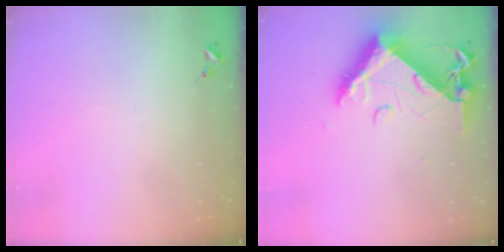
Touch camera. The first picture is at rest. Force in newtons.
{"total": 13.1, "press": 13.1, "slide": 1.4}